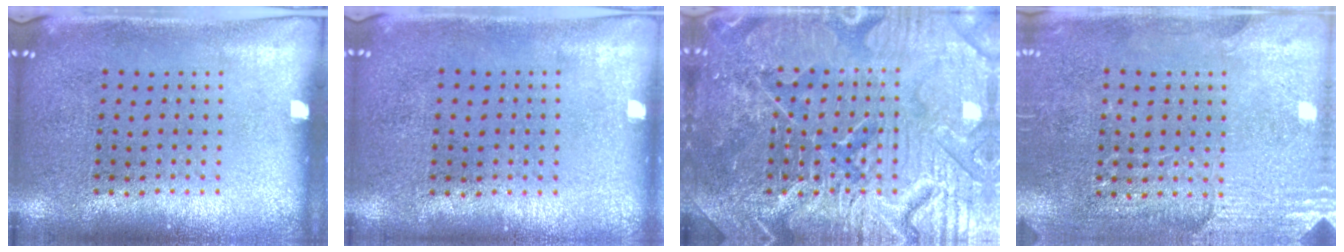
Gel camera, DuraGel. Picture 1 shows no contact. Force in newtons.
{"total": 0.0}
{"total": 7.2, "press": 7.2, "slide": 0.9}
{"total": 2.8, "press": 2.7, "slide": 0.8}